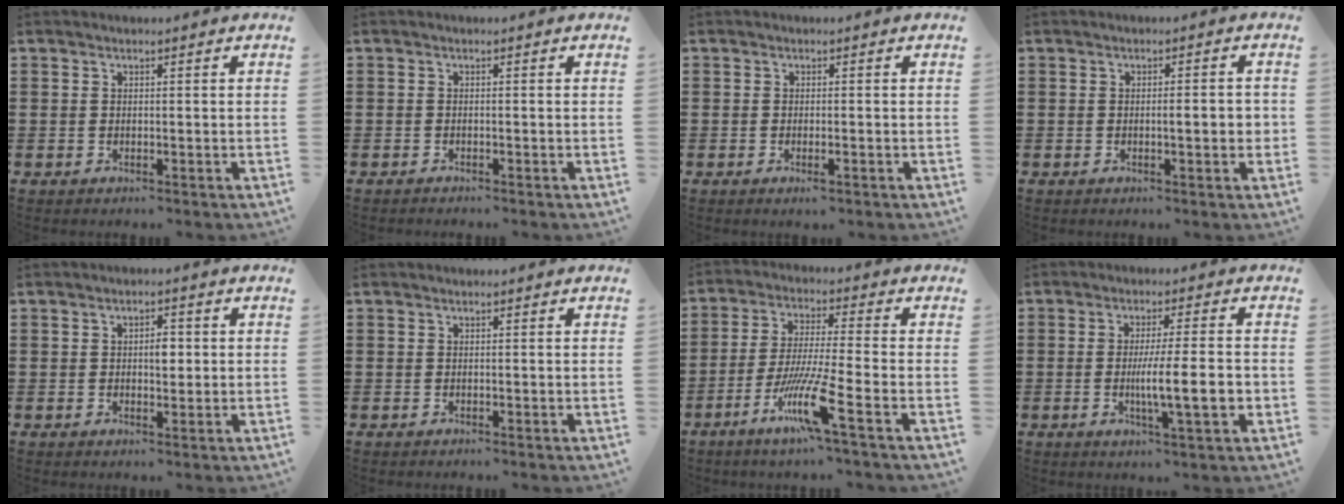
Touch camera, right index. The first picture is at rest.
{"total": 0.6, "force": [-0.5, 0.0, 0.1], "torque": [-0.004, -0.003, -0.011]}
{"total": 1.0, "force": [-0.6, 0.2, 0.8], "torque": [-0.015, -0.006, -0.008]}
{"total": 3.0, "force": [-0.3, 0.4, 2.9], "torque": [-0.043, -0.002, -0.008]}
{"total": 2.7, "force": [0.2, 1.3, 2.4], "torque": [-0.031, 0.000, -0.002]}
{"total": 0.0}
{"total": 10.1, "force": [-5.3, 0.3, 8.5], "torque": [-0.179, -0.012, -0.104]}
{"total": 8.9, "force": [-1.6, 1.3, 8.7], "torque": [-0.143, -0.011, -0.029]}